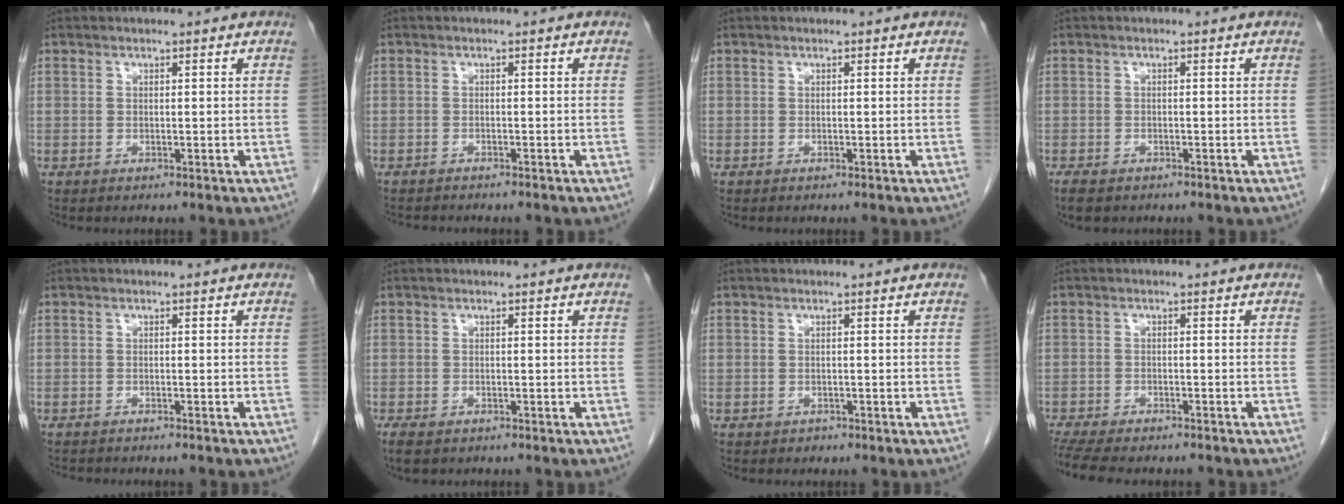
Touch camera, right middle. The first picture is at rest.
{"total": 4.9, "force": [-4.5, 0.8, 2.0], "torque": [-0.027, -0.003, -0.059]}
{"total": 0.0}
{"total": 3.0, "force": [-2.3, 1.4, 1.4], "torque": [-0.026, -0.005, -0.030]}
{"total": 3.8, "force": [-3.4, 0.5, 1.5], "torque": [-0.022, -0.002, -0.044]}
{"total": 2.9, "force": [-2.1, 1.3, 1.5], "torque": [-0.026, -0.006, -0.029]}
{"total": 0.7, "force": [-0.5, 0.5, 0.0], "torque": [-0.005, 0.001, -0.008]}
{"total": 11.9, "force": [-10.2, 2.9, 5.2], "torque": [-0.095, -0.010, -0.145]}